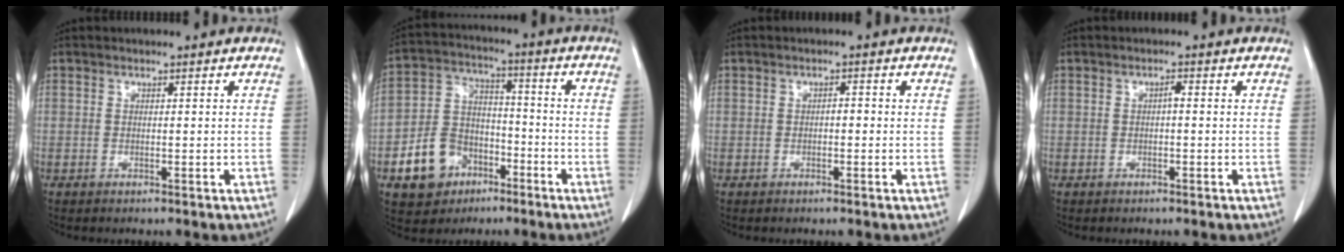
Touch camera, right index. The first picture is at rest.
{"total": 11.1, "force": [-5.2, 8.5, 4.8], "torque": [-0.109, 0.025, -0.085]}
{"total": 1.0, "force": [-0.2, 0.5, 0.8], "torque": [-0.012, 0.004, -0.004]}
{"total": 0.9, "force": [-0.1, 0.2, 0.8], "torque": [-0.015, 0.003, -0.001]}